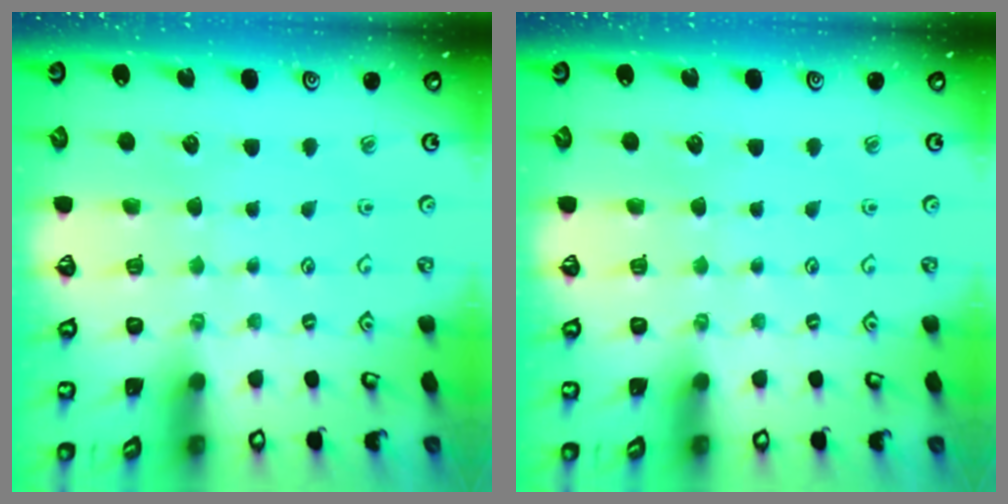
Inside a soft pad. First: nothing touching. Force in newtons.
{"total": 0.0}